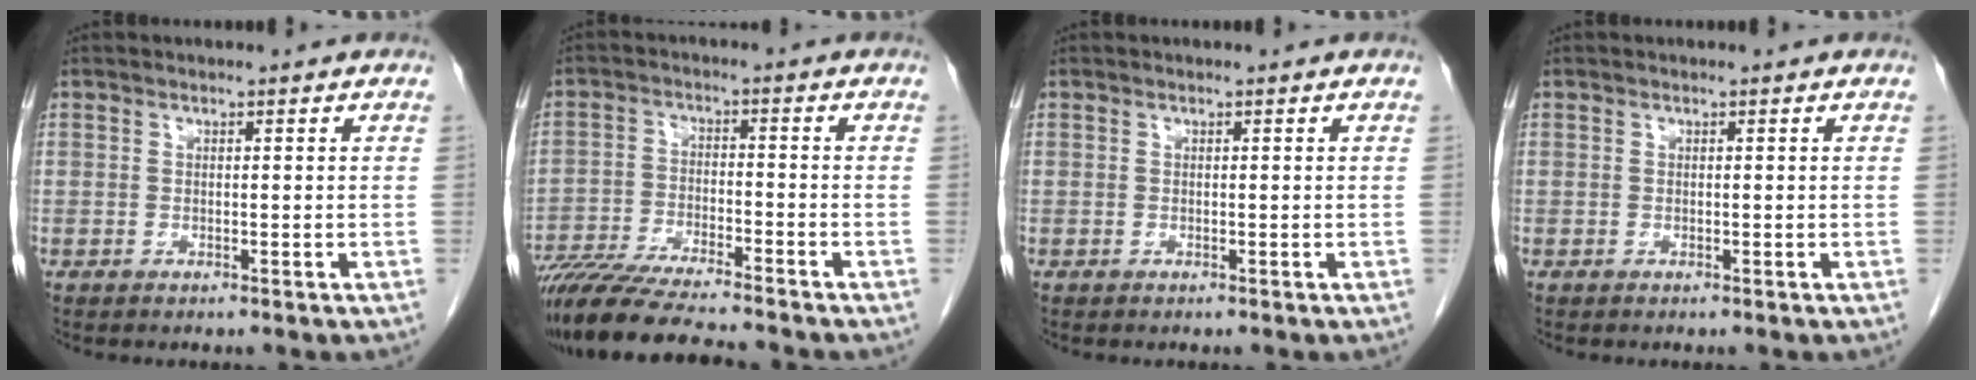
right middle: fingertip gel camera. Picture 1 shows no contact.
{"total": 13.9, "force": [-12.2, 1.0, 6.7], "torque": [-0.115, -0.024, -0.202]}
{"total": 0.0}
{"total": 0.0}